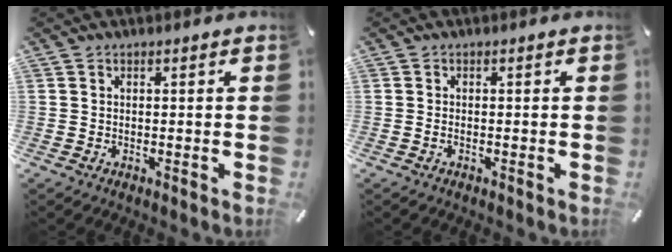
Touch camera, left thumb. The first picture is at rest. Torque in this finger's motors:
{"motor_torque": [-0.33, 0.07, 0.02, 0.18, 0.00]}